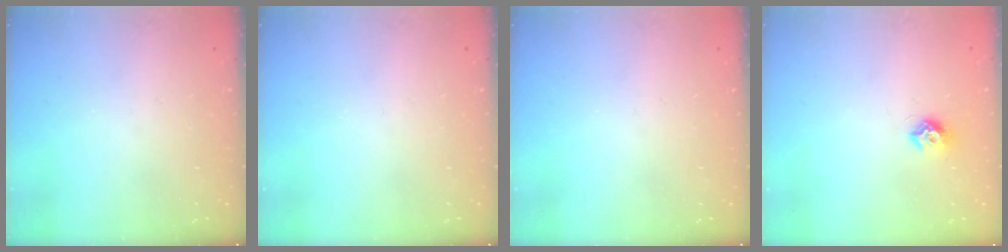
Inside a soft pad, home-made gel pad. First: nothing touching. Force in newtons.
{"total": 0.0}
{"total": 0.0}
{"total": 7.7, "press": 7.7, "slide": 0.7}